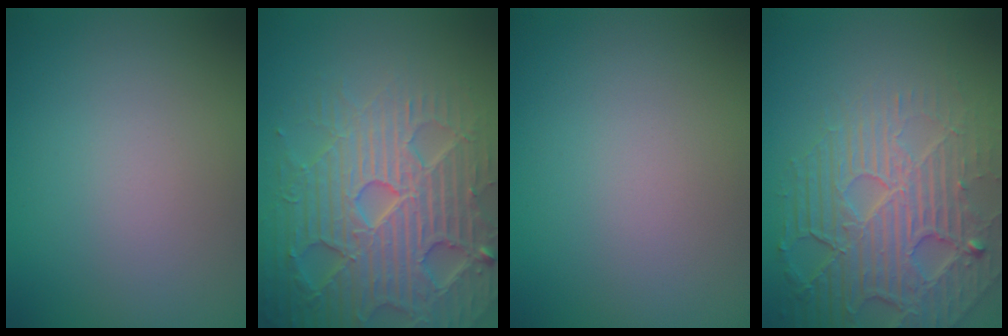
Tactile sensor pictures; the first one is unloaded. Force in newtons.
{"total": 7.6, "press": 7.4, "slide": 1.6}
{"total": 0.0}
{"total": 8.0, "press": 5.5, "slide": 5.8}